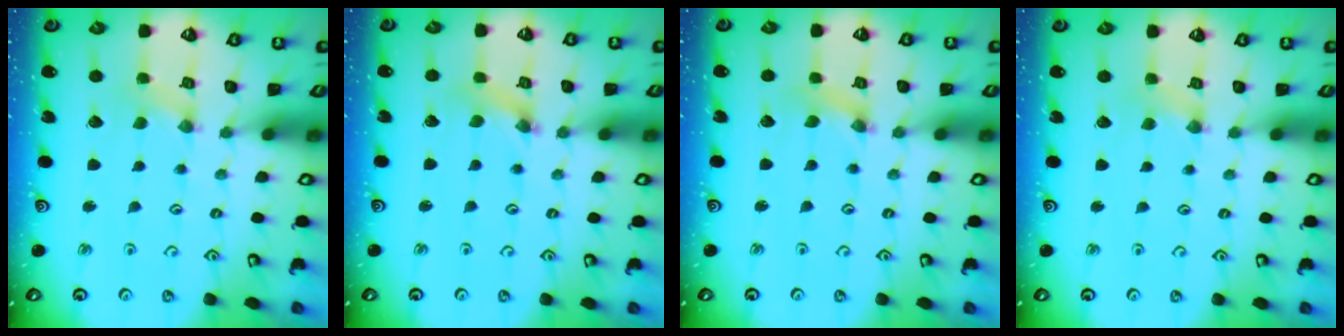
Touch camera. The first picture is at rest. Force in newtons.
{"total": 1.6, "press": 1.5, "slide": 0.3}
{"total": 1.4, "press": 1.4, "slide": 0.0}
{"total": 2.6, "press": 2.5, "slide": 0.5}